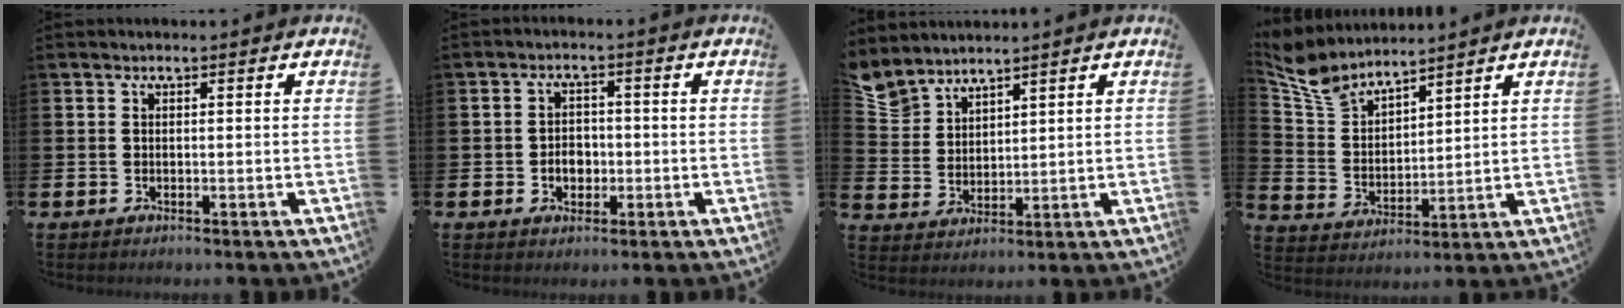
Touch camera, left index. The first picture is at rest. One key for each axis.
{"total": 3.1, "fx": -0.7, "fy": 2.4, "fz": 1.8, "tx": -0.022, "ty": -0.002, "tz": -0.020}
{"total": 4.5, "fx": 4.4, "fy": 1.1, "fz": -0.3, "tx": -0.020, "ty": -0.022, "tz": 0.085}
{"total": 6.9, "fx": 6.5, "fy": 1.8, "fz": 1.6, "tx": -0.066, "ty": -0.029, "tz": 0.120}